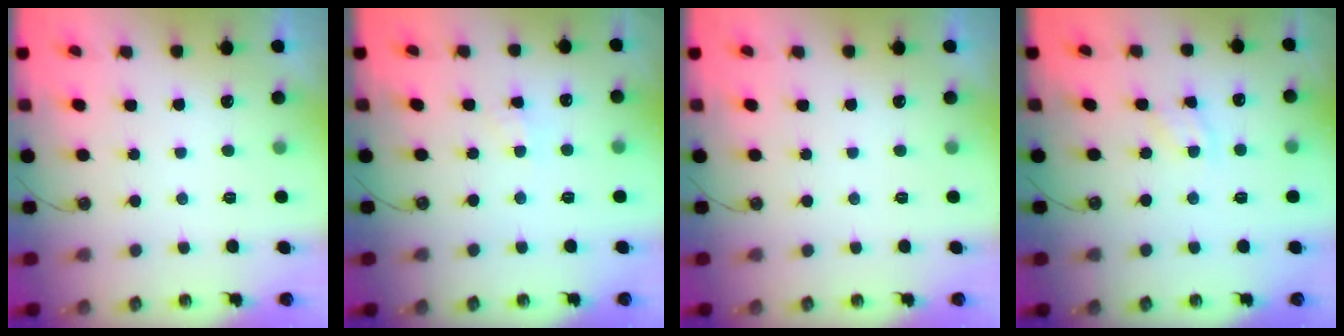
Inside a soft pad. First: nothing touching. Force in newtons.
{"total": 2.0, "press": 2.0, "slide": 0.3}
{"total": 0.0}
{"total": 5.1, "press": 5.1, "slide": 0.5}